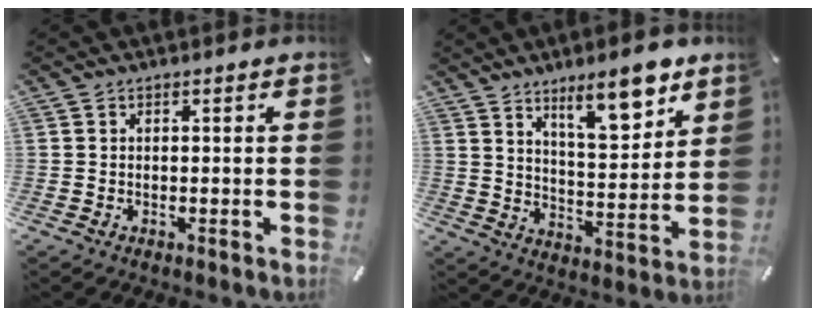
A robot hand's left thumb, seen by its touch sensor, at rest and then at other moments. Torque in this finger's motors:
{"motor_torque": [0.43, 0.32, 1.38, -1.40, 0.27]}